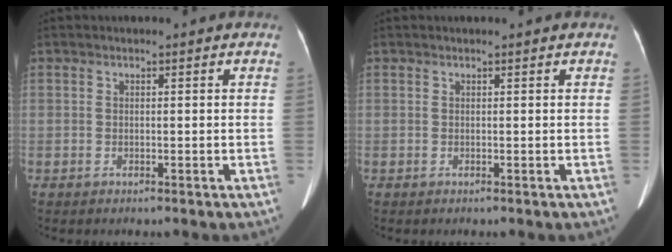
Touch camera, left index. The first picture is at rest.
{"total": 1.2, "force": [1.0, 0.0, 0.5], "torque": [-0.010, 0.004, 0.012]}